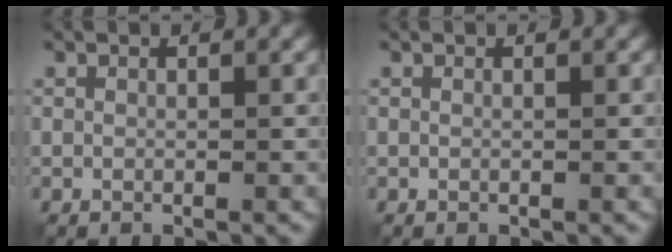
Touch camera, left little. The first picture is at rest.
{"total": 0.0}